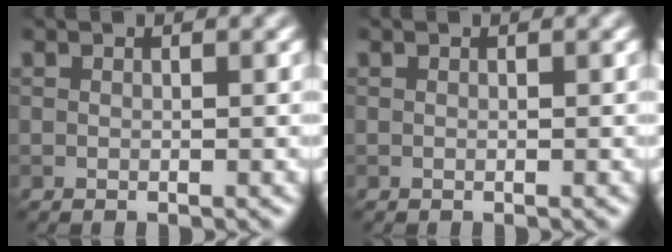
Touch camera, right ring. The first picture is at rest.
{"total": 0.0}